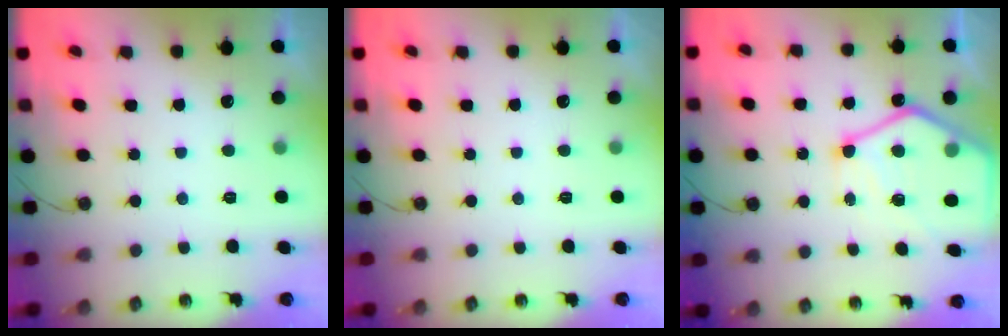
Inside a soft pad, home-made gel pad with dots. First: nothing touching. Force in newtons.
{"total": 0.0}
{"total": 16.0, "press": 15.9, "slide": 1.5}